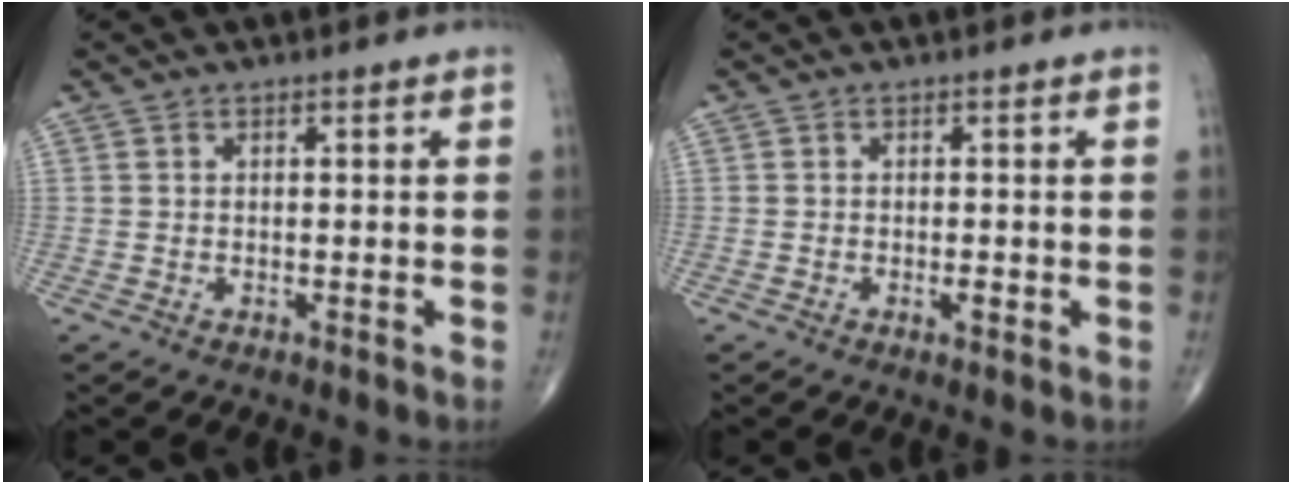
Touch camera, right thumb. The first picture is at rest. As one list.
[{"total": 1.4, "force": [-0.4, 0.6, 1.2], "torque": [-0.019, -0.001, -0.008]}]